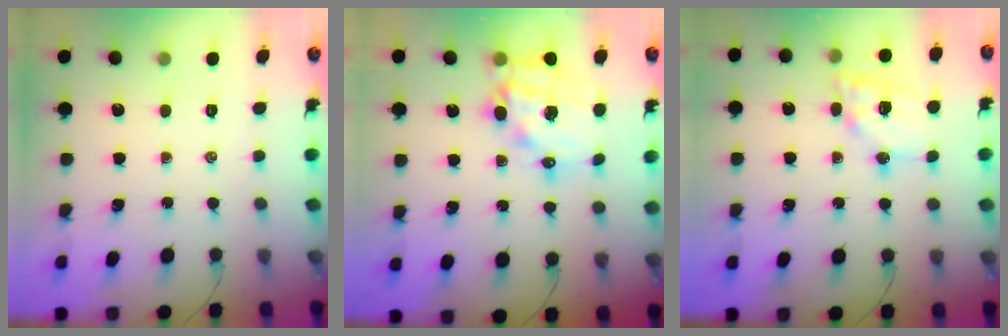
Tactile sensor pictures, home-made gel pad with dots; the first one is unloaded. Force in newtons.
{"total": 14.5, "press": 14.1, "slide": 3.4}
{"total": 14.6, "press": 14.4, "slide": 2.3}